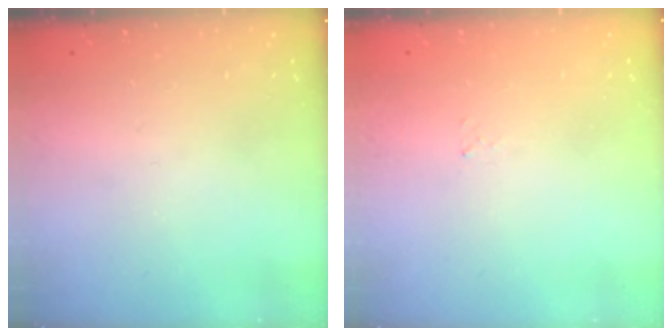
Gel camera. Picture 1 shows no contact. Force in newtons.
{"total": 1.5, "press": 1.5, "slide": 0.2}